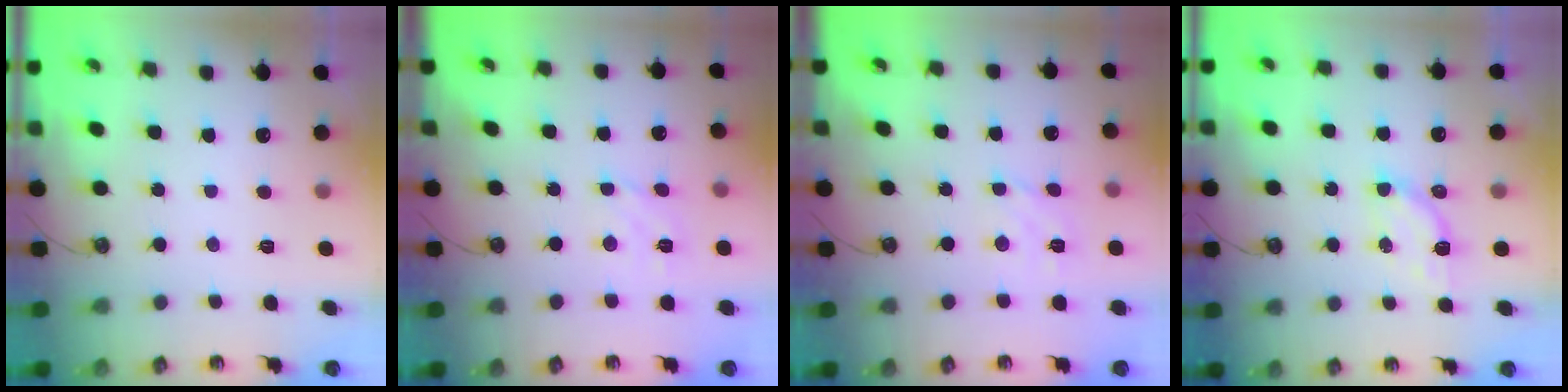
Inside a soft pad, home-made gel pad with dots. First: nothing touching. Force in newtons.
{"total": 3.8, "press": 3.8, "slide": 0.4}
{"total": 3.8, "press": 3.8, "slide": 0.4}
{"total": 4.7, "press": 4.7, "slide": 0.4}